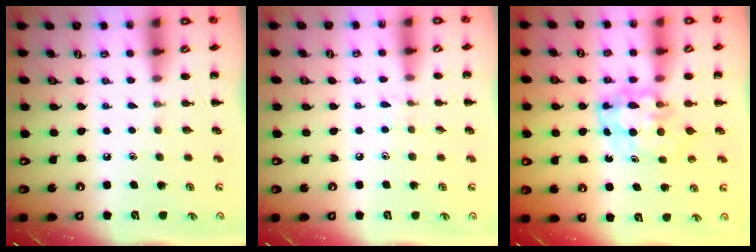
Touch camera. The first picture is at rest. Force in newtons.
{"total": 5.3, "press": 4.8, "slide": 2.1}
{"total": 5.2, "press": 5.1, "slide": 1.0}